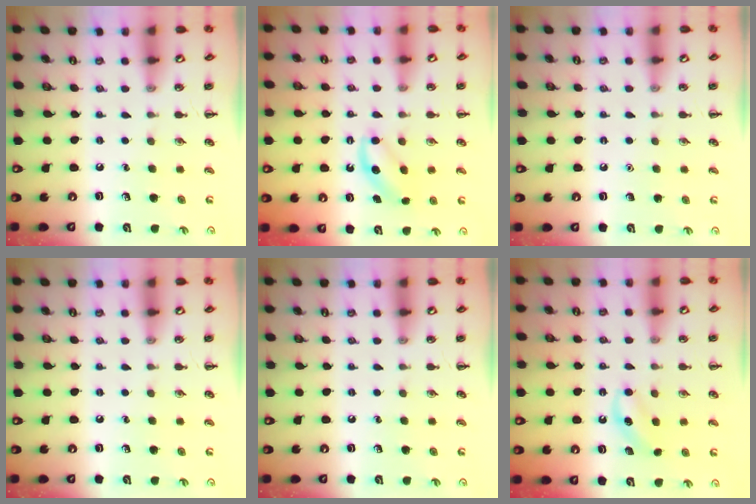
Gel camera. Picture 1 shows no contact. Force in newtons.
{"total": 5.0, "press": 4.8, "slide": 1.4}
{"total": 1.6, "press": 1.6, "slide": 0.1}
{"total": 0.0}
{"total": 0.0}
{"total": 5.4, "press": 5.2, "slide": 1.5}